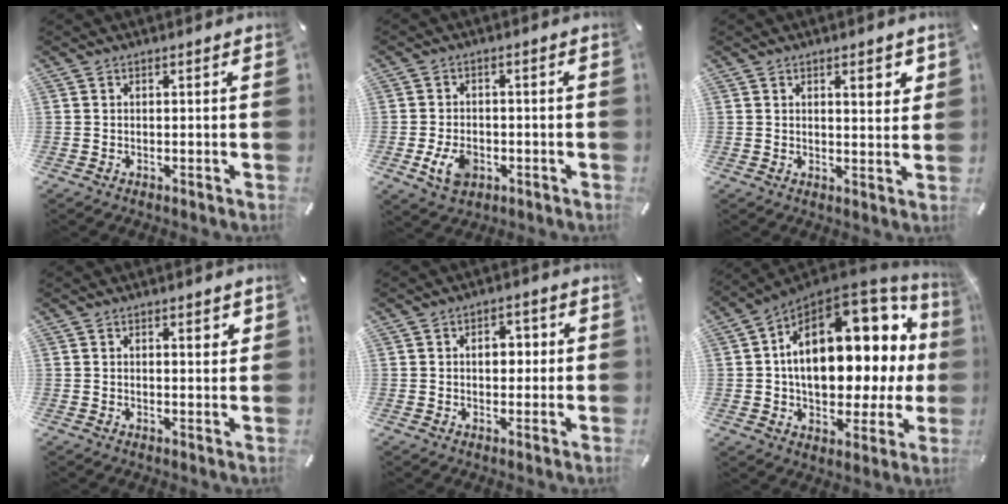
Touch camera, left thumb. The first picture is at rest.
{"total": 6.1, "force": [-2.1, 4.3, 3.8], "torque": [-0.077, 0.003, -0.040]}
{"total": 4.6, "force": [2.3, 1.7, 3.6], "torque": [-0.042, -0.009, 0.032]}
{"total": 2.1, "force": [1.1, 1.0, 1.4], "torque": [-0.012, -0.004, 0.016]}
{"total": 5.0, "force": [0.3, 3.4, 3.7], "torque": [-0.041, -0.002, -0.006]}
{"total": 23.9, "force": [4.9, 13.6, 19.0], "torque": [-0.298, -0.041, 0.085]}